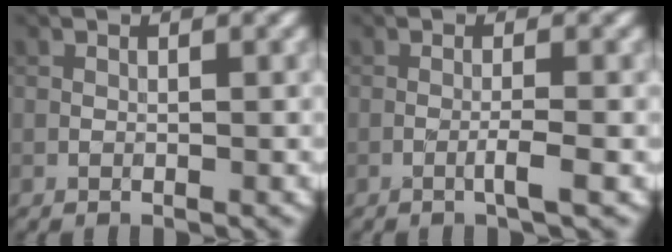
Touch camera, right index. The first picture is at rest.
{"total": 1.4, "force": [-0.5, 0.1, 1.3], "torque": [-0.022, 0.003, -0.014]}